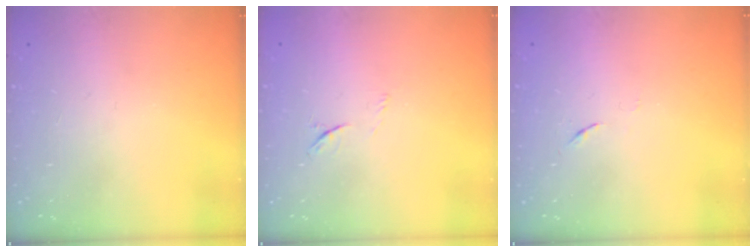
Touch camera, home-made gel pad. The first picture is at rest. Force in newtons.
{"total": 4.2, "press": 4.0, "slide": 1.4}
{"total": 3.5, "press": 3.4, "slide": 0.6}